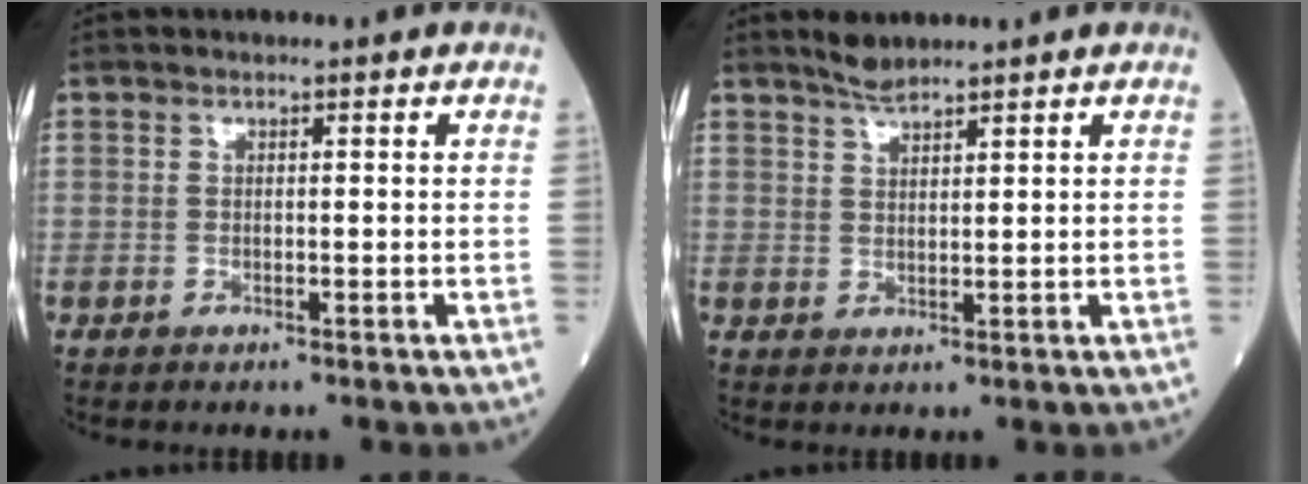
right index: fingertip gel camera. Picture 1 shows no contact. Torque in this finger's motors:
{"motor_torque": [0.38, 0.25, -0.04, 0.00]}